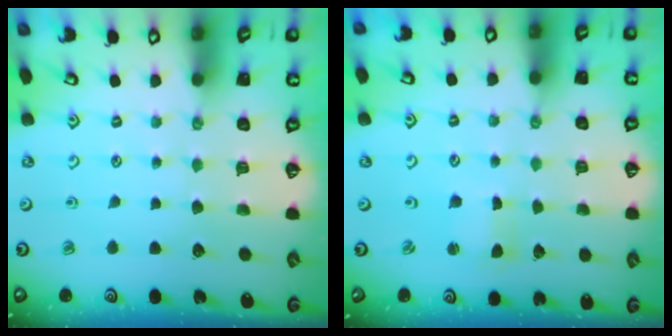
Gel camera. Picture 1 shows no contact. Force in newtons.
{"total": 0.8, "press": 0.8, "slide": 0.2}